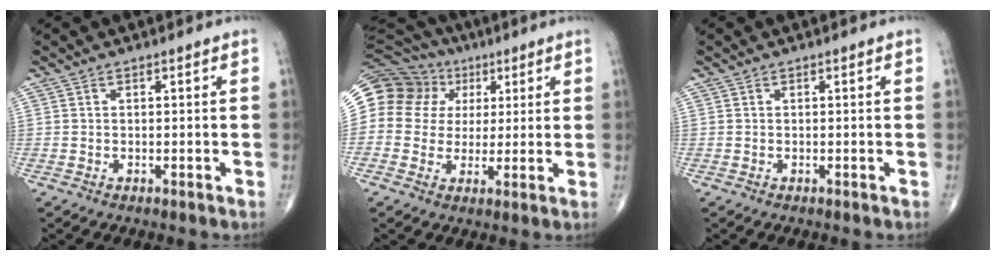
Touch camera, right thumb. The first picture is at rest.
{"total": 21.8, "force": [6.5, 19.0, 8.5], "torque": [-0.201, 0.069, 0.127]}
{"total": 0.0}